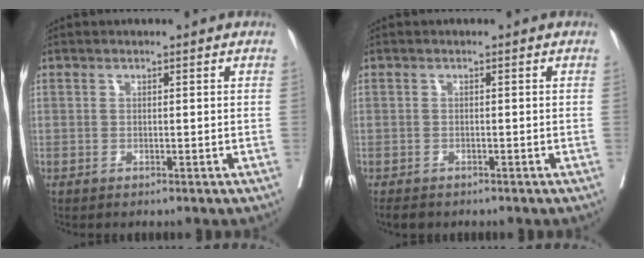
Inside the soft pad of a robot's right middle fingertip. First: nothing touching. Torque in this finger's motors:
{"motor_torque": [0.05, -0.05, 0.03, 0.00]}